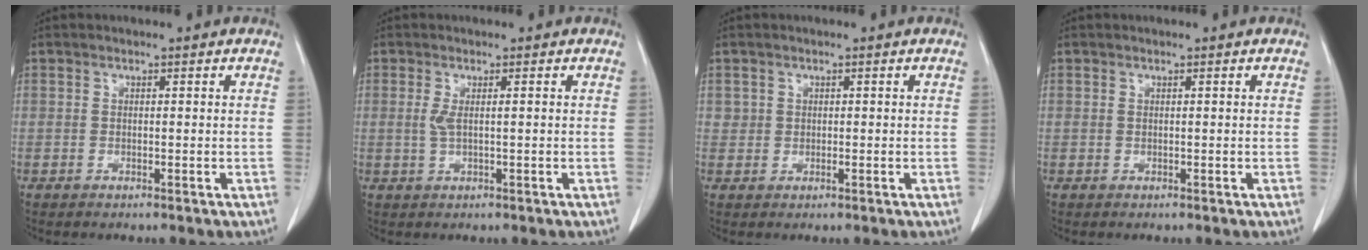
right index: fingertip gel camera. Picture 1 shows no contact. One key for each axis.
{"total": 1.9, "fx": 0.1, "fy": 0.2, "fz": 1.9, "tx": -0.042, "ty": 0.004, "tz": 0.004}
{"total": 1.1, "fx": 0.2, "fy": 1.1, "fz": 0.2, "tx": 0.008, "ty": 0.004, "tz": 0.002}
{"total": 0.0}